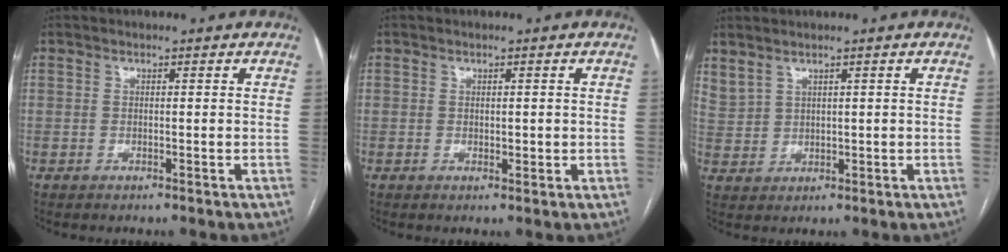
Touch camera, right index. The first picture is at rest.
{"total": 1.4, "force": [0.1, 1.0, 1.0], "torque": [-0.012, 0.001, 0.004]}
{"total": 3.9, "force": [3.1, 1.9, 1.3], "torque": [-0.035, 0.008, 0.077]}